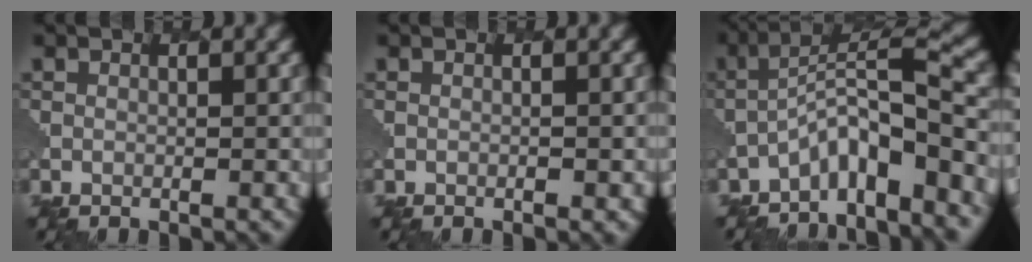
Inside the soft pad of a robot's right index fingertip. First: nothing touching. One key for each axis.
{"total": 0.5, "fx": -0.2, "fy": 0.3, "fz": 0.4, "tx": 0.000, "ty": 0.001, "tz": 0.002}
{"total": 6.5, "fx": -3.9, "fy": 1.3, "fz": 5.0, "tx": -0.081, "ty": 0.016, "tz": -0.076}